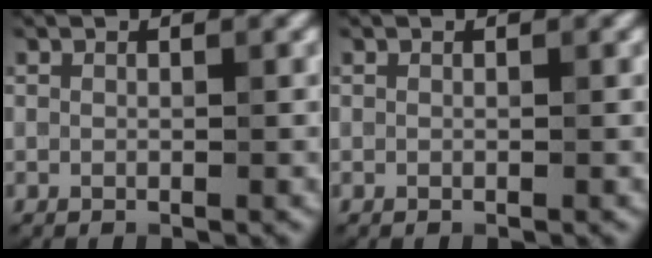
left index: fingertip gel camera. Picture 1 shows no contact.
{"total": 0.0}